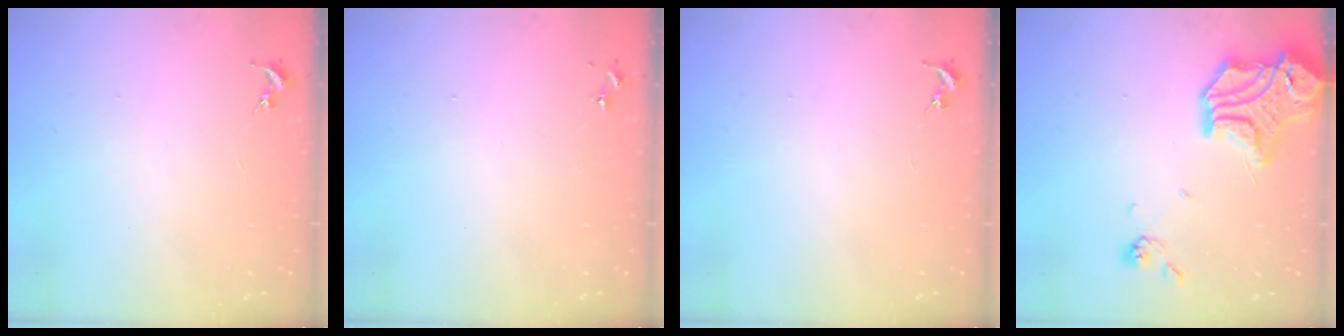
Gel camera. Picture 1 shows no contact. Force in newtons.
{"total": 0.0}
{"total": 0.0}
{"total": 18.4, "press": 18.3, "slide": 2.2}